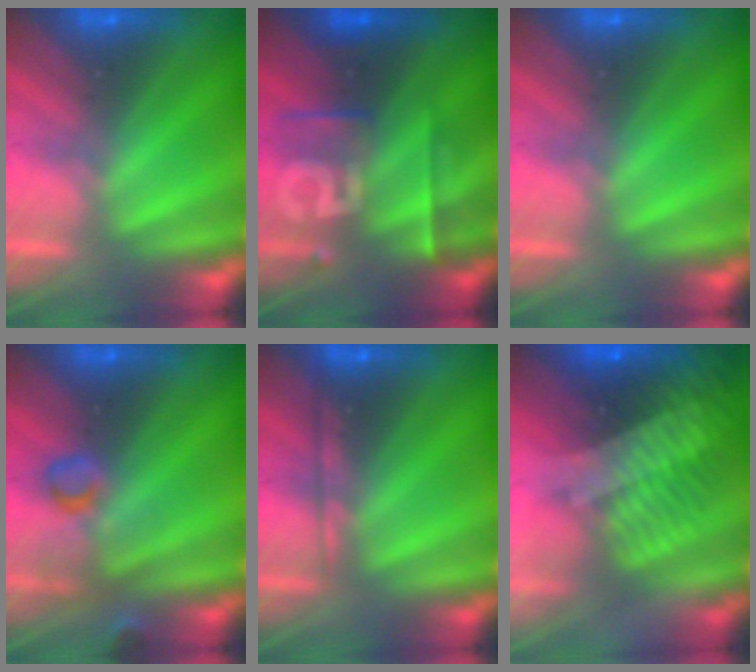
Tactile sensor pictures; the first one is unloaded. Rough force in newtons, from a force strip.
{"total": 2.4}
{"total": 0.0}
{"total": 2.8}
{"total": 2.1}
{"total": 9.6}